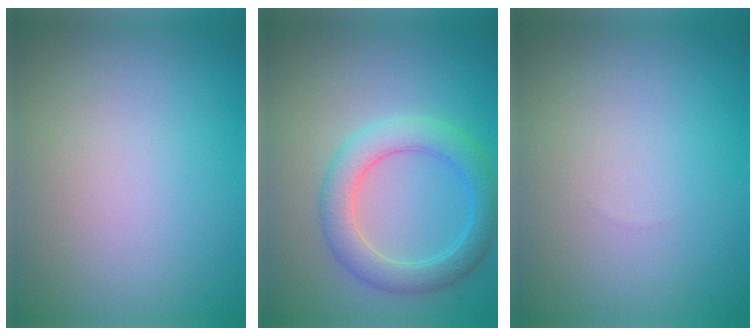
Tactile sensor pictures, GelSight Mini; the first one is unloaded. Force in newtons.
{"total": 4.1, "press": 4.1, "slide": 0.3}
{"total": 0.0}